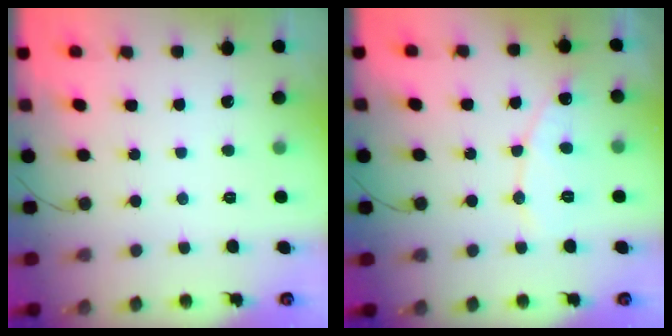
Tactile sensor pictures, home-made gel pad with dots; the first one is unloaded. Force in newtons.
{"total": 7.6, "press": 7.6, "slide": 0.6}